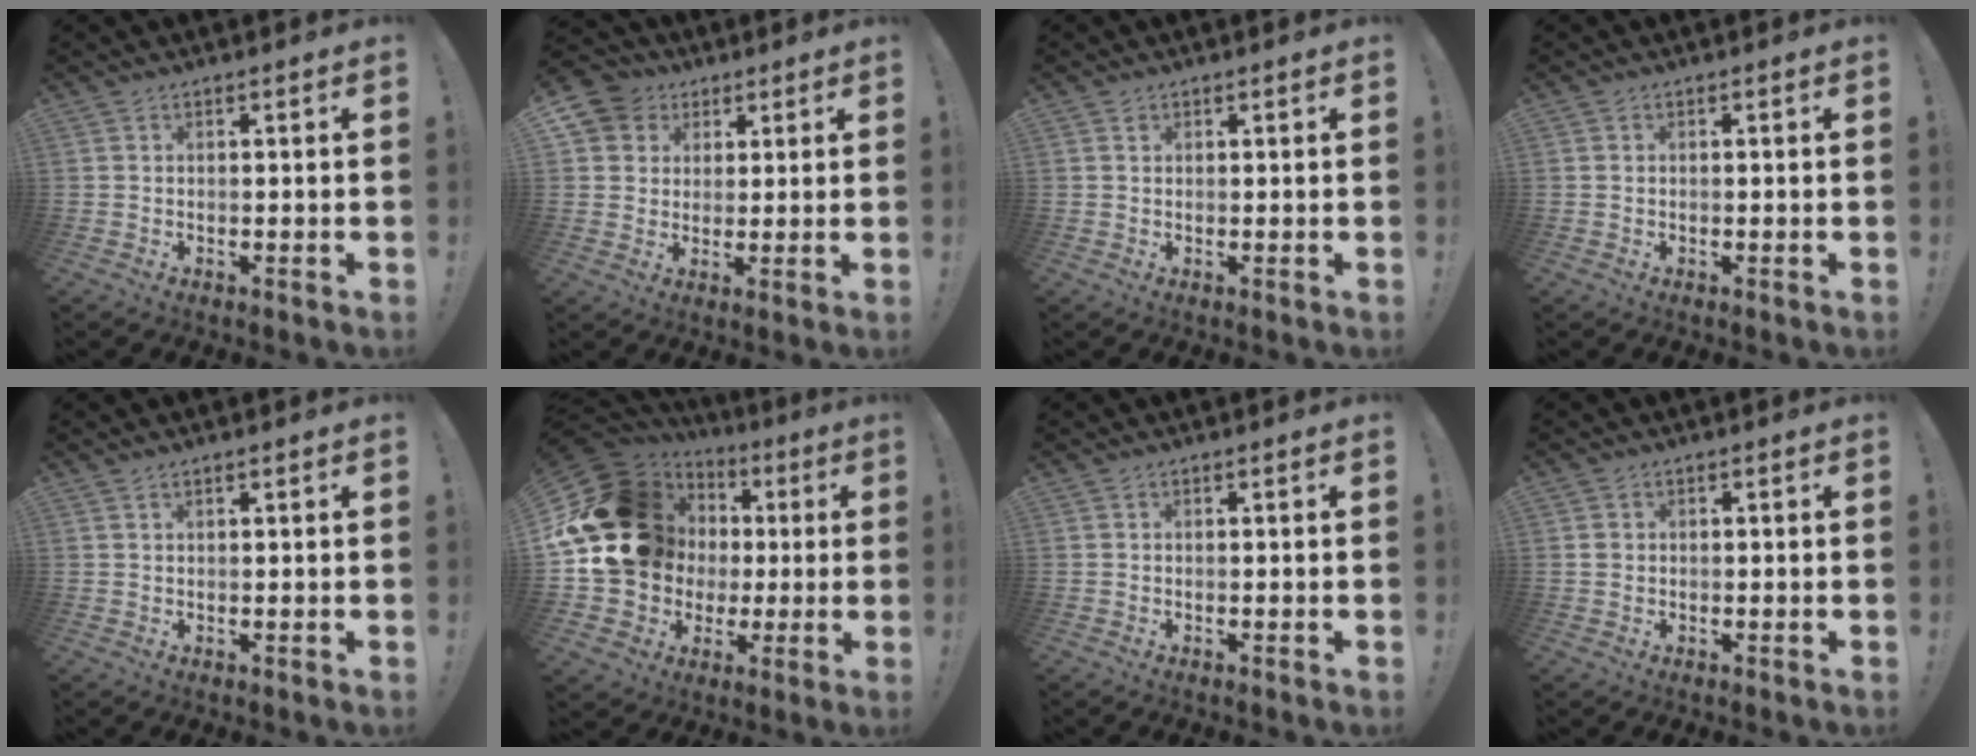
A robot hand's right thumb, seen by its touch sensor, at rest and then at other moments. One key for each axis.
{"total": 7.9, "fx": 2.8, "fy": 7.2, "fz": 1.8, "tx": -0.026, "ty": -0.011, "tz": 0.058}
{"total": 0.6, "fx": 0.4, "fy": 0.4, "fz": 0.1, "tx": 0.007, "ty": -0.004, "tz": 0.007}
{"total": 0.0}
{"total": 0.7, "fx": 0.5, "fy": 0.1, "fz": 0.4, "tx": -0.007, "ty": 0.000, "tz": 0.009}
{"total": 23.1, "fx": 4.2, "fy": 19.5, "fz": 11.7, "tx": -0.190, "ty": -0.024, "tz": 0.128}
{"total": 0.0}
{"total": 1.4, "fx": 0.1, "fy": 1.3, "fz": 0.5, "tx": -0.009, "ty": 0.005, "tz": 0.001}